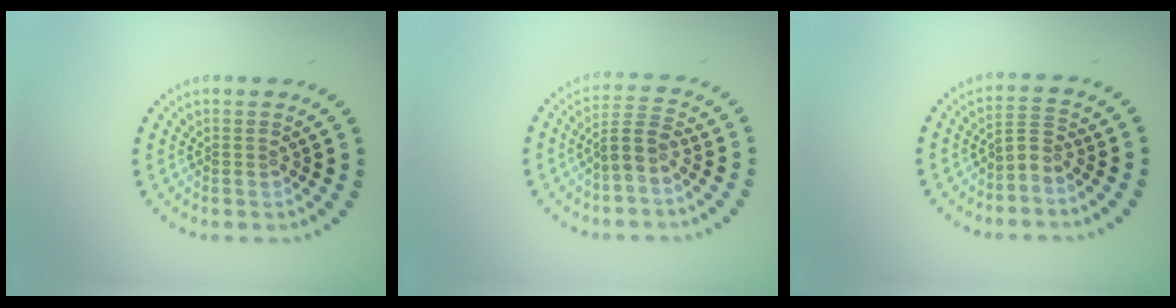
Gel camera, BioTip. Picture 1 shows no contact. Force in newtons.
{"total": 2.8, "press": 2.6, "slide": 1.2}
{"total": 1.7, "press": 1.2, "slide": 1.1}